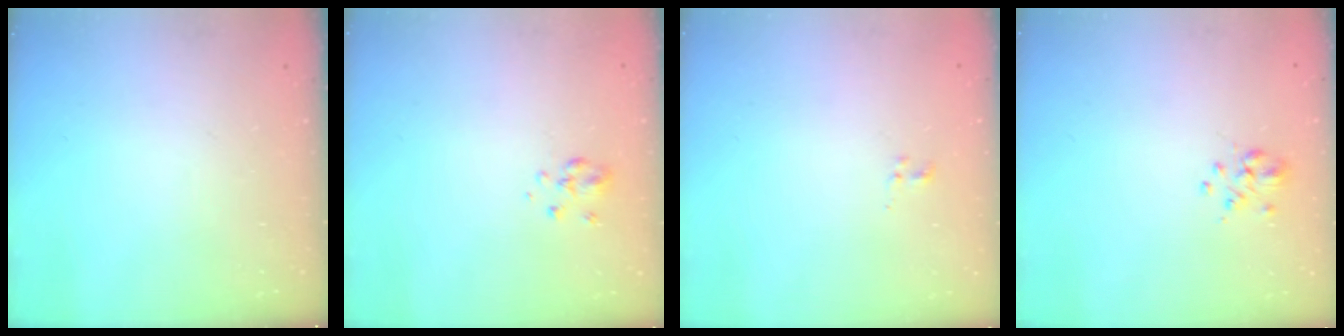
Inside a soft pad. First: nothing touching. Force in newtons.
{"total": 3.5, "press": 3.3, "slide": 1.1}
{"total": 0.7, "press": 0.4, "slide": 0.6}
{"total": 2.7, "press": 2.5, "slide": 1.1}